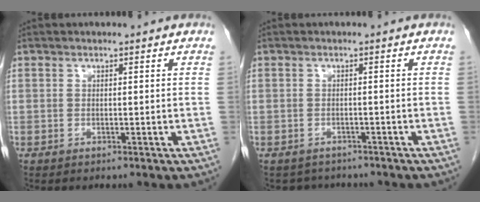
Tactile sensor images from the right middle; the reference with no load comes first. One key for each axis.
{"total": 3.9, "fx": -3.5, "fy": 1.8, "fz": 0.1, "tx": -0.001, "ty": 0.006, "tz": -0.045}